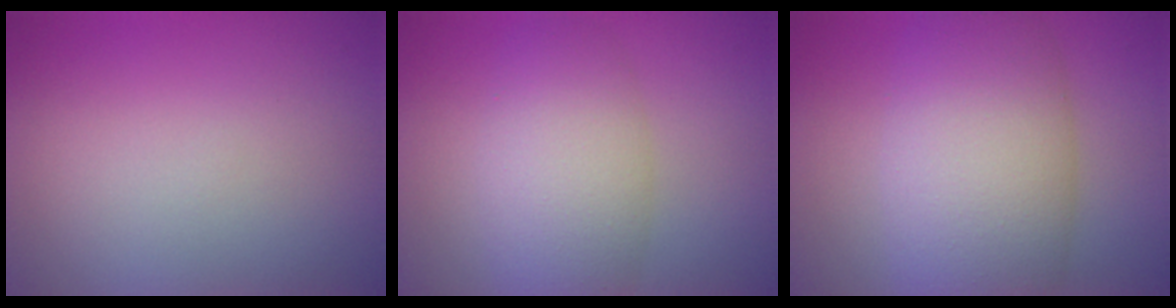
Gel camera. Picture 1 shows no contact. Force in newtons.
{"total": 6.1, "press": 6.1, "slide": 0.2}
{"total": 9.9, "press": 9.9, "slide": 0.5}